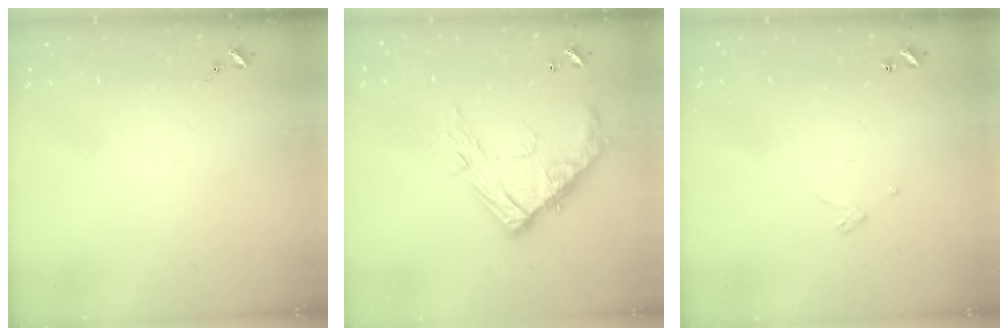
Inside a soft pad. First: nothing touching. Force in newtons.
{"total": 17.2, "press": 17.2, "slide": 1.2}
{"total": 3.2, "press": 3.2, "slide": 0.1}